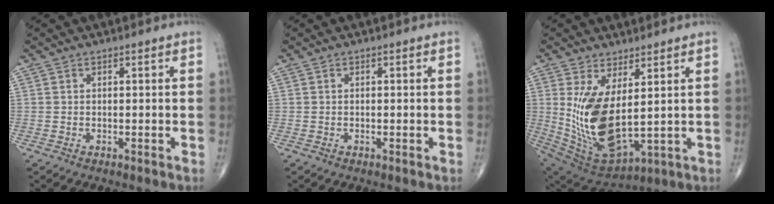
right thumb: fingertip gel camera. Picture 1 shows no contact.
{"total": 0.0}
{"total": 15.0, "force": [2.1, 6.6, 13.3], "torque": [-0.261, -0.032, 0.067]}